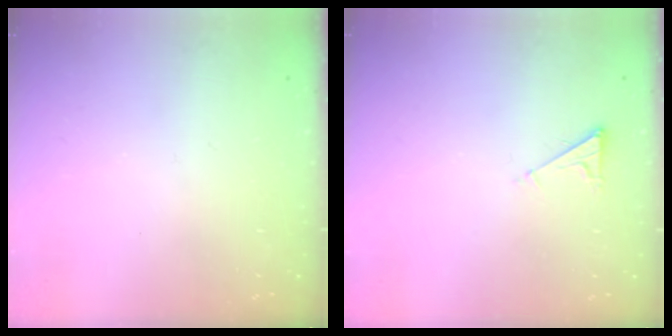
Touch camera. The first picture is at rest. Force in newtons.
{"total": 2.9, "press": 2.9, "slide": 0.5}